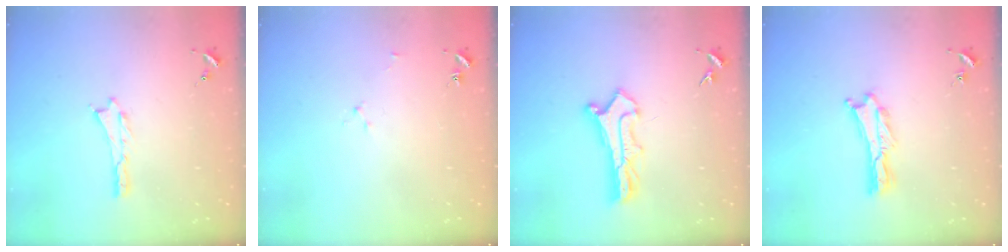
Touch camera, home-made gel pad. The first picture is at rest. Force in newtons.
{"total": 1.9, "press": 1.9, "slide": 0.3}
{"total": 2.9, "press": 2.9, "slide": 0.3}
{"total": 0.7, "press": 0.7, "slide": 0.2}